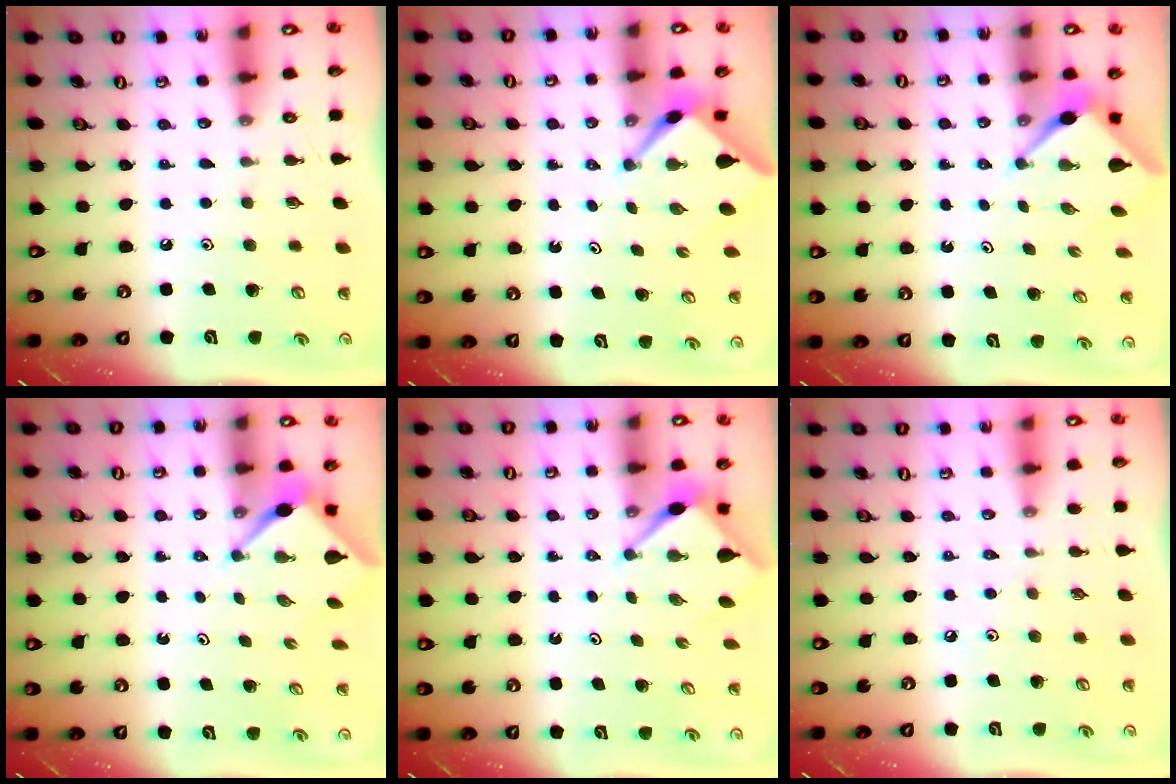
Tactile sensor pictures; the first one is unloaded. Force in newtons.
{"total": 2.7, "press": 2.7, "slide": 0.2}
{"total": 2.7, "press": 2.7, "slide": 0.0}
{"total": 2.7, "press": 2.7, "slide": 0.0}
{"total": 2.9, "press": 2.9, "slide": 0.3}
{"total": 2.1, "press": 2.1, "slide": 0.4}